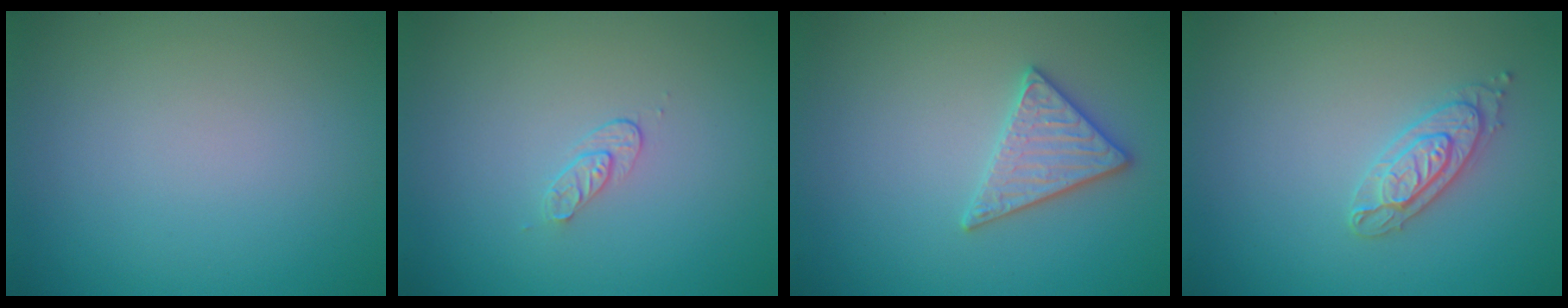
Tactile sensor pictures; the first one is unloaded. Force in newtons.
{"total": 1.2, "press": 0.6, "slide": 1.0}
{"total": 2.8, "press": 2.7, "slide": 0.7}
{"total": 2.5, "press": 2.4, "slide": 0.2}